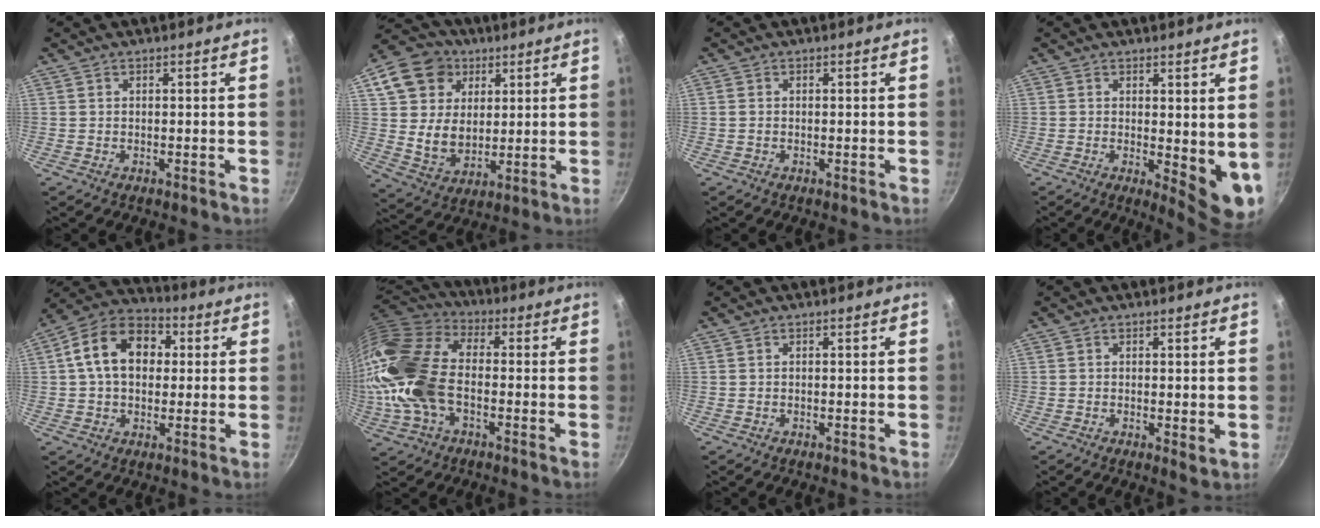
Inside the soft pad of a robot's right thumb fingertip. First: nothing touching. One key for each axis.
{"total": 15.3, "fx": 5.7, "fy": 12.2, "fz": 7.3, "tx": -0.107, "ty": -0.009, "tz": 0.103}
{"total": 0.7, "fx": -0.1, "fy": 0.6, "fz": 0.4, "tx": -0.007, "ty": 0.003, "tz": -0.003}
{"total": 8.1, "fx": 0.7, "fy": 3.1, "fz": 7.4, "tx": -0.086, "ty": -0.024, "tz": 0.014}
{"total": 14.4, "fx": 2.4, "fy": 10.4, "fz": 9.7, "tx": -0.130, "ty": 0.027, "tz": 0.021}
{"total": 21.6, "fx": -2.6, "fy": 13.4, "fz": 16.8, "tx": -0.342, "ty": 0.030, "tz": -0.062}
{"total": 0.0}
{"total": 2.1, "fx": 0.4, "fy": 0.8, "fz": 1.9, "tx": -0.028, "ty": -0.007, "tz": 0.005}